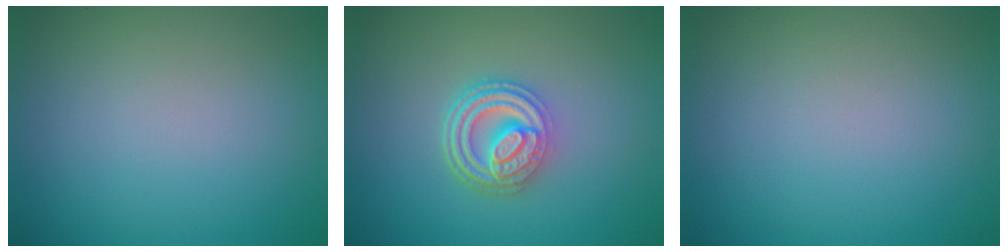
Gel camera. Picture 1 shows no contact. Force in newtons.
{"total": 4.9, "press": 3.8, "slide": 3.1}
{"total": 0.0}